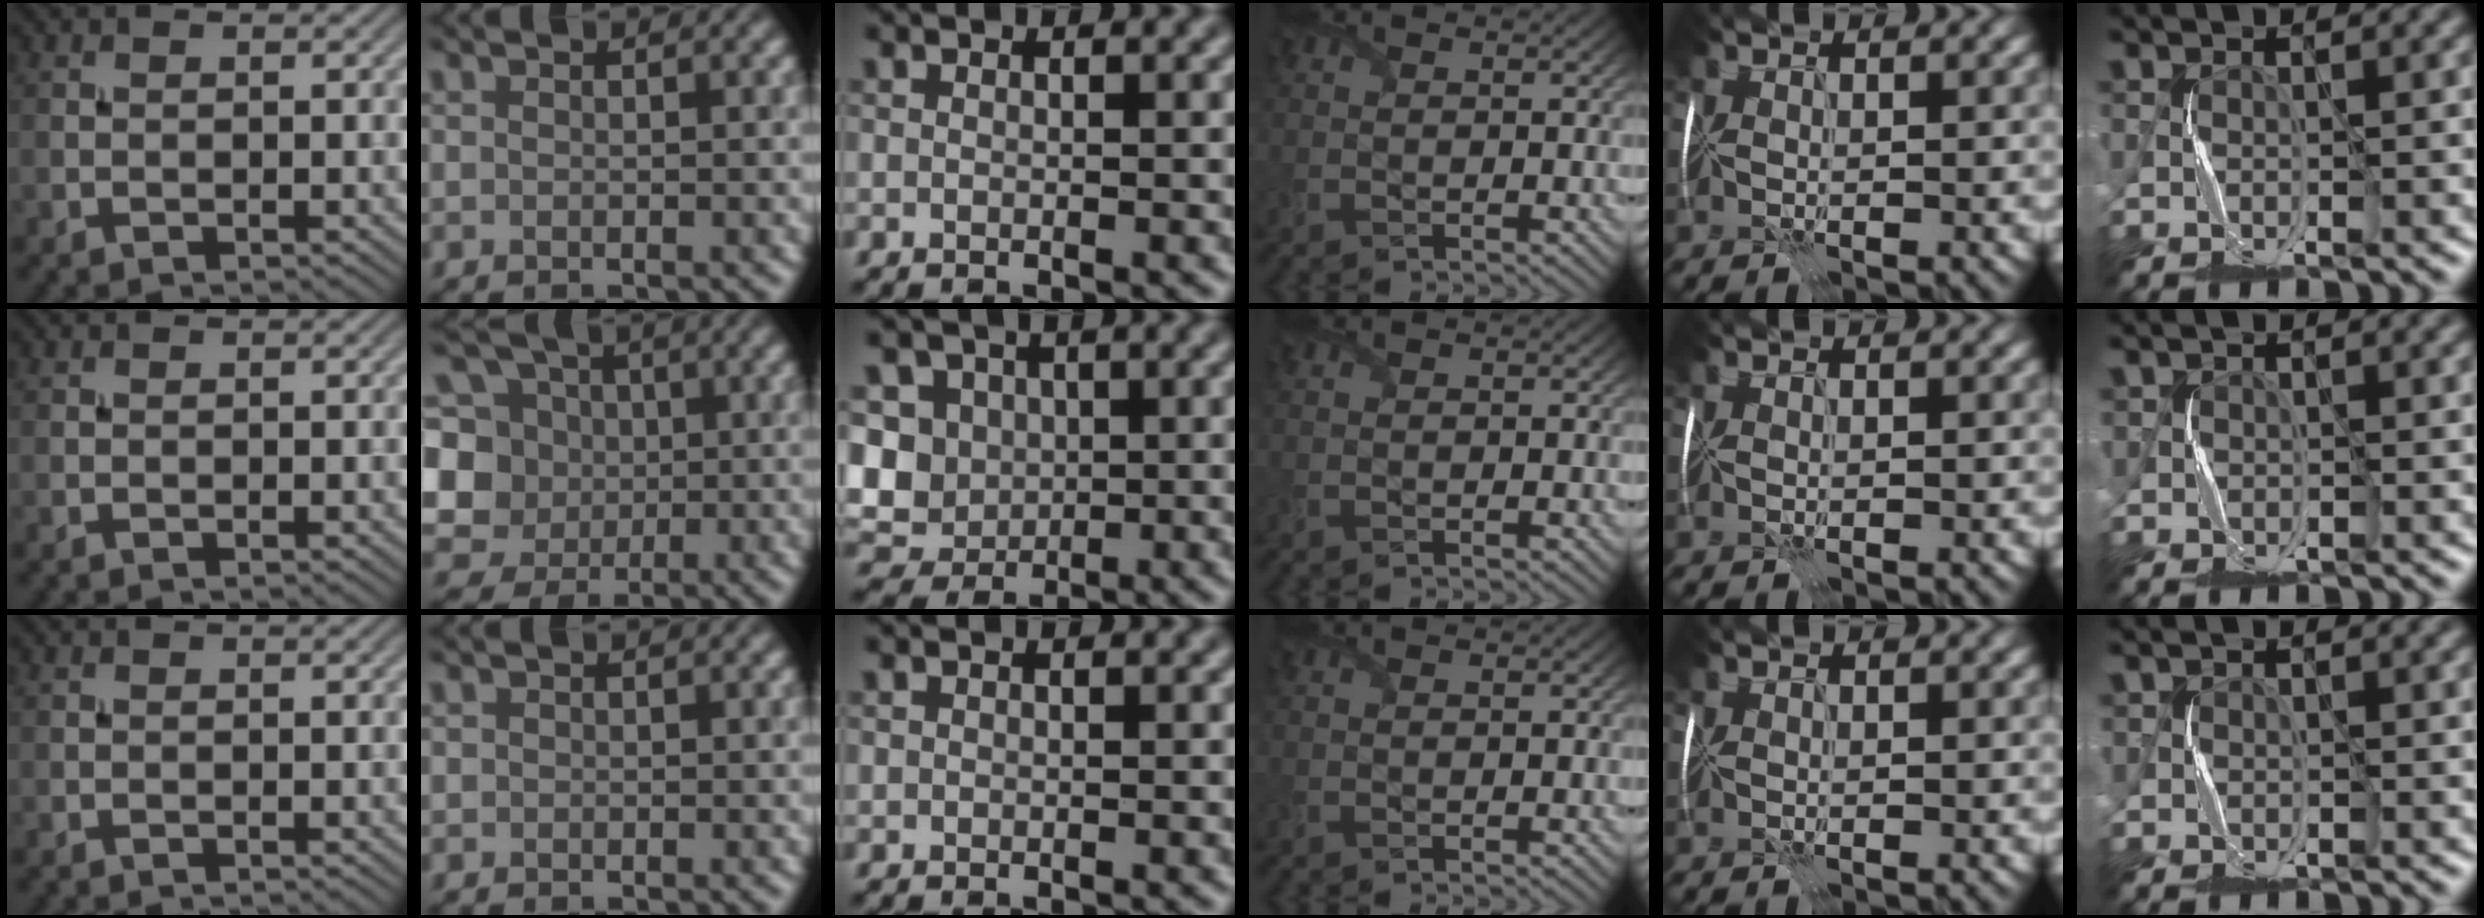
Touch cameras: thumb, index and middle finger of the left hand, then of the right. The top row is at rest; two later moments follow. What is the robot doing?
{"motion": "fold", "object": "shipping label"}